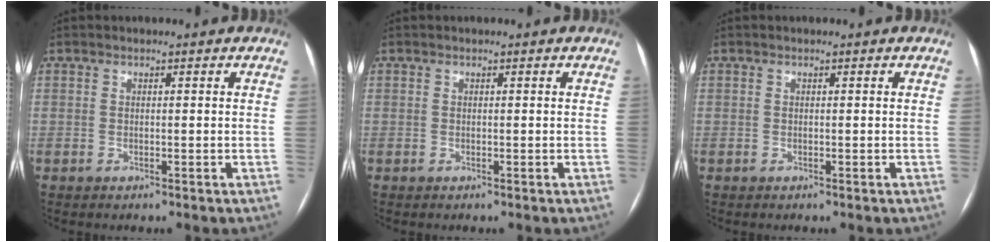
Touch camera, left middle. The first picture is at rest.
{"total": 0.0}
{"total": 0.0}